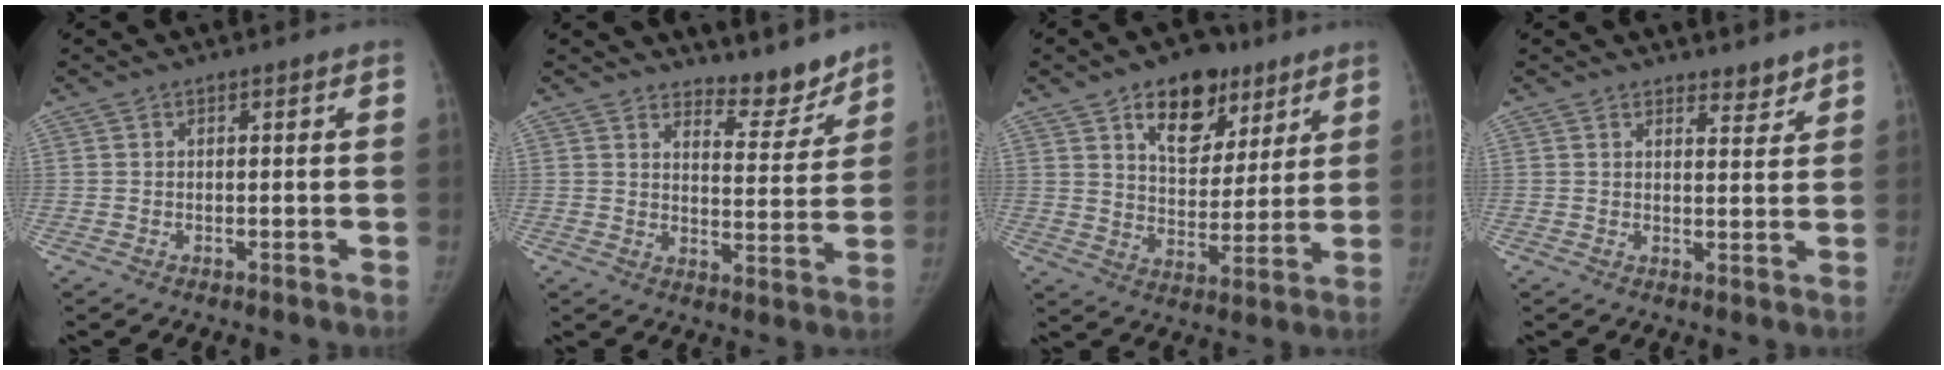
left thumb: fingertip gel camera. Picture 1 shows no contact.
{"total": 7.5, "force": [7.1, 2.1, 1.4], "torque": [0.010, -0.069, 0.106]}
{"total": 14.3, "force": [8.2, 8.8, 7.8], "torque": [-0.073, -0.039, 0.130]}
{"total": 3.0, "force": [2.7, 1.0, 0.8], "torque": [0.005, -0.023, 0.039]}